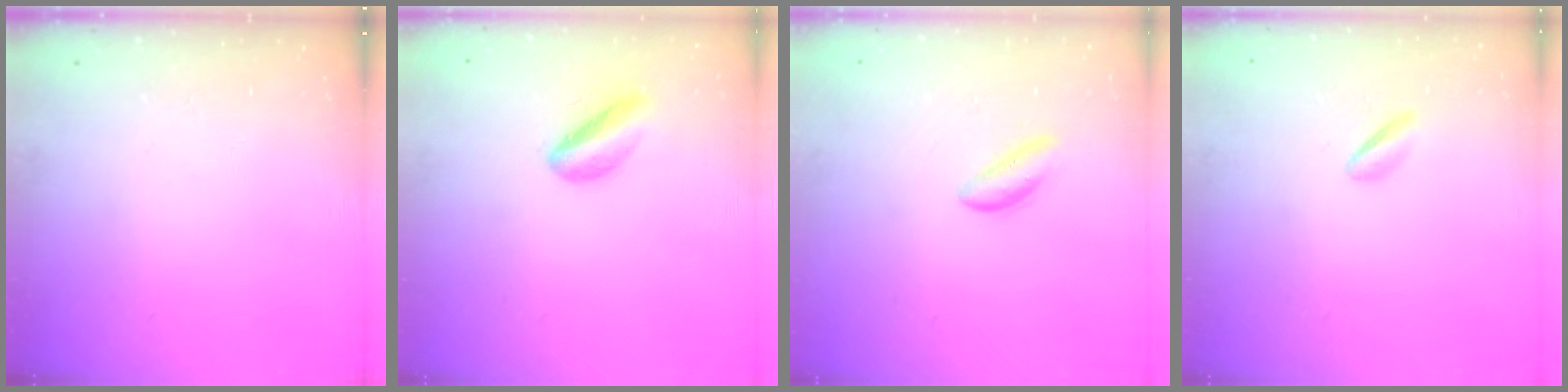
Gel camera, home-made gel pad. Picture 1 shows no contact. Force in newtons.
{"total": 5.9, "press": 5.8, "slide": 1.3}
{"total": 1.6, "press": 1.5, "slide": 0.3}
{"total": 1.6, "press": 1.3, "slide": 0.8}